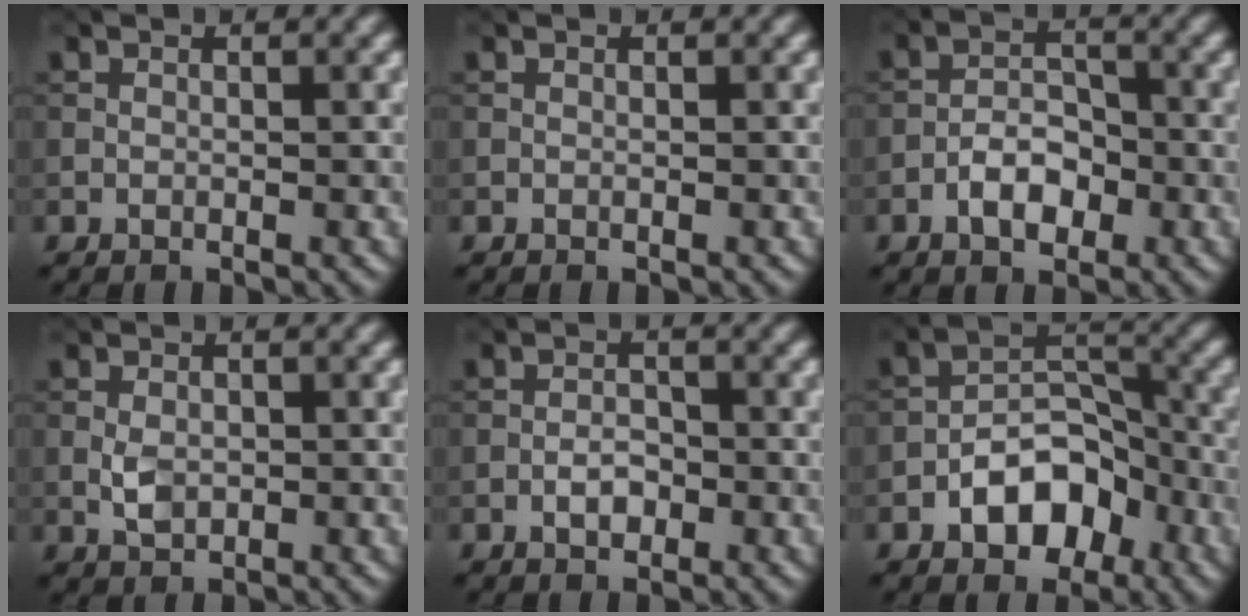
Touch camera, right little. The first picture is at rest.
{"total": 0.0}
{"total": 3.5, "force": [-1.6, 1.9, 2.5], "torque": [-0.036, 0.009, -0.033]}
{"total": 2.0, "force": [-0.2, 1.4, 1.5], "torque": [-0.031, -0.001, -0.005]}
{"total": 1.8, "force": [-0.8, 1.0, 1.3], "torque": [-0.021, 0.004, -0.018]}
{"total": 6.3, "force": [-3.0, 3.8, 4.1], "torque": [-0.052, 0.007, -0.054]}